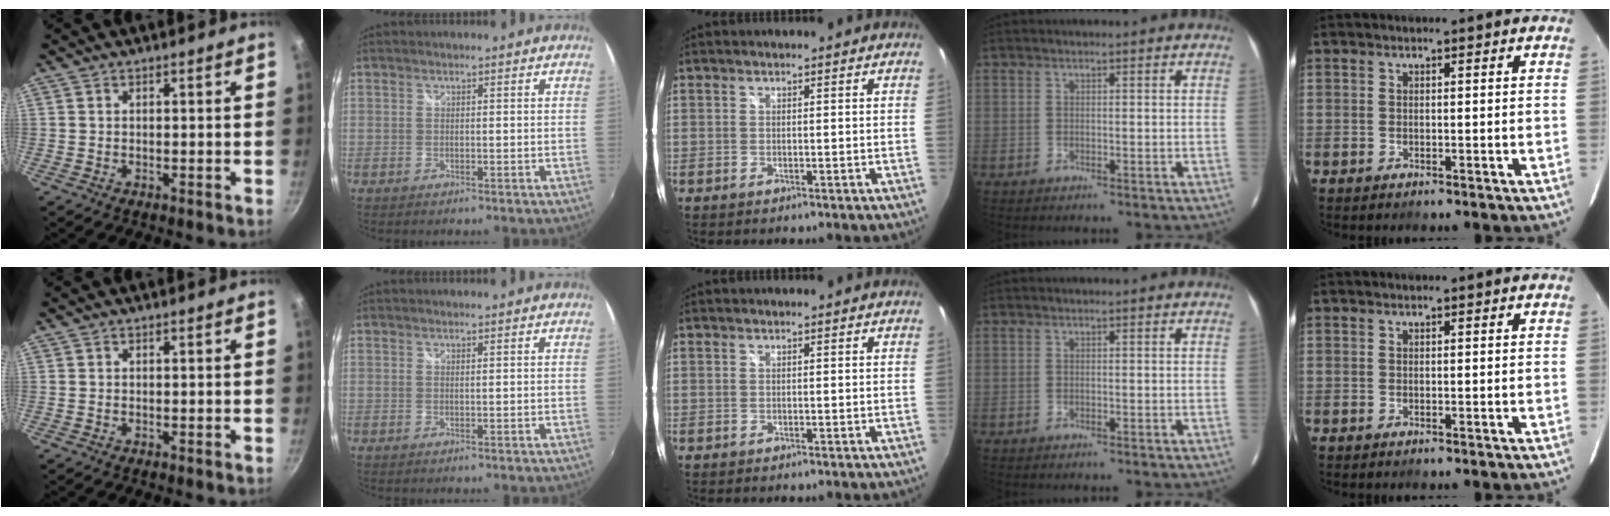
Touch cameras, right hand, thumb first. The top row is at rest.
{}